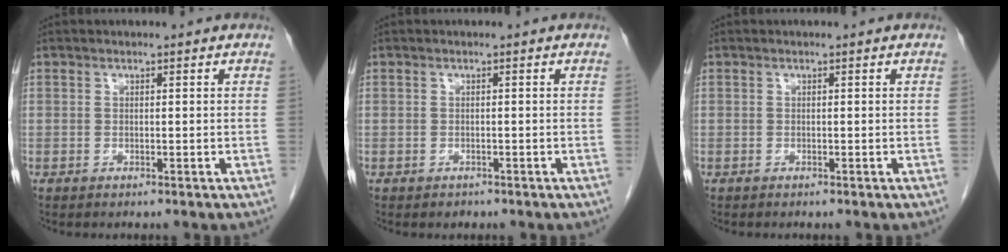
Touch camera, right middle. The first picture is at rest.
{"total": 0.8, "force": [-0.6, 0.6, 0.1], "torque": [-0.006, 0.001, -0.007]}
{"total": 0.0}